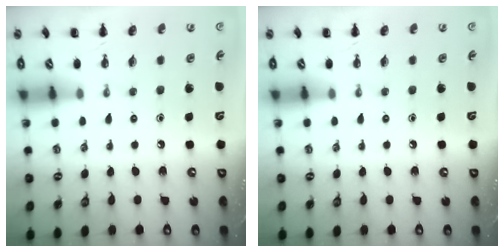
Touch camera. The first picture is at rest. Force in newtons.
{"total": 0.0}